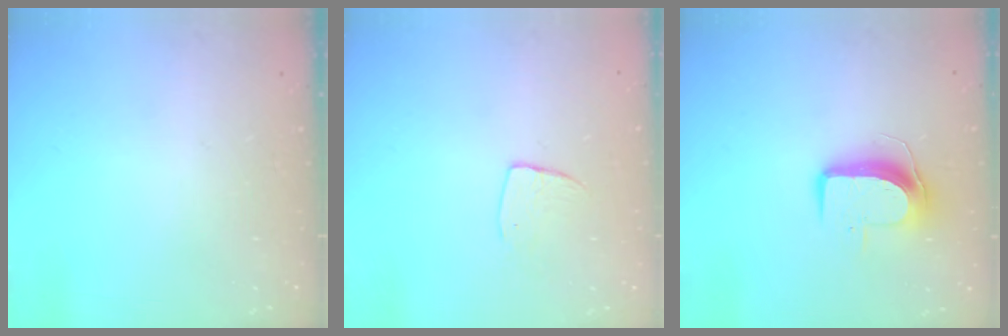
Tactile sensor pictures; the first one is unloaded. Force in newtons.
{"total": 7.0, "press": 6.9, "slide": 0.5}
{"total": 9.0, "press": 9.0, "slide": 0.6}